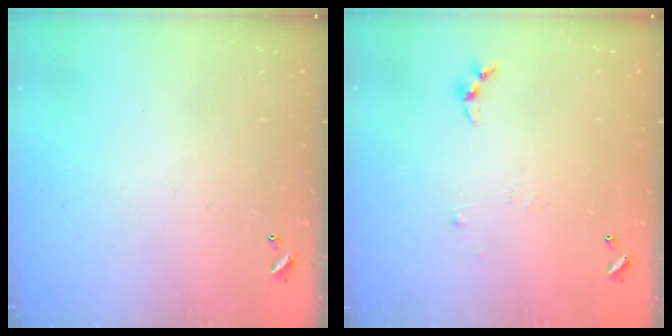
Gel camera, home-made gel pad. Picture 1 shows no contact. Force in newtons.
{"total": 3.3, "press": 3.3, "slide": 0.5}